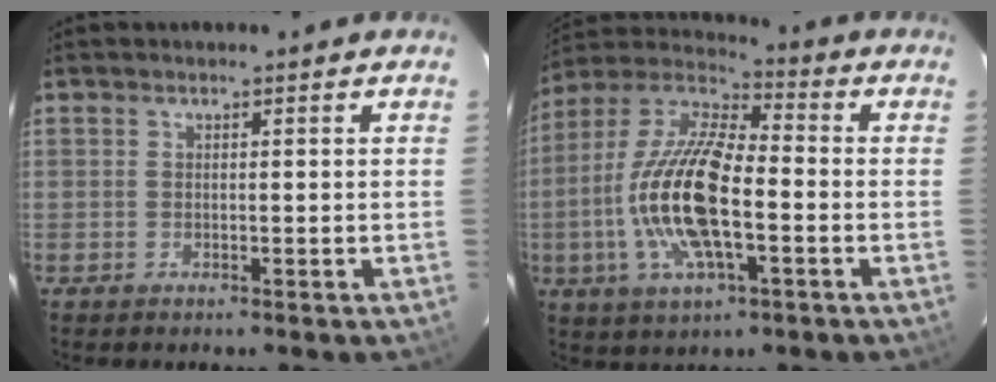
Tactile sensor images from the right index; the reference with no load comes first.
{"total": 18.6, "force": [-3.8, 6.6, 16.9], "torque": [-0.345, -0.003, -0.081]}